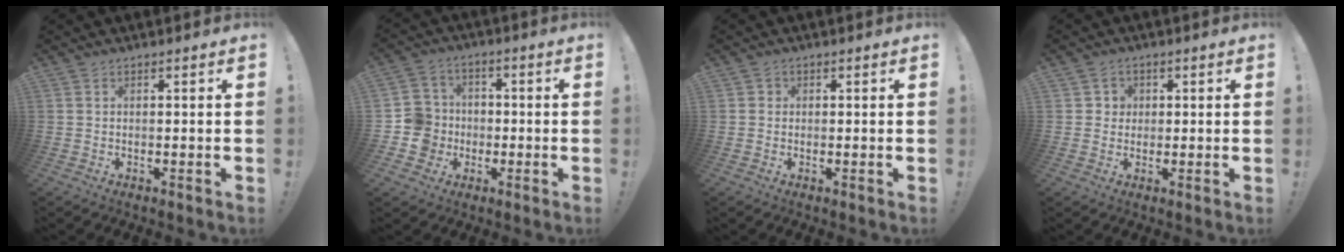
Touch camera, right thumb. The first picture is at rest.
{"total": 10.1, "force": [-2.4, 9.6, 2.3], "torque": [-0.040, 0.029, -0.036]}
{"total": 1.5, "force": [0.1, 1.5, 0.4], "torque": [-0.006, 0.005, 0.001]}
{"total": 3.0, "force": [0.3, 3.0, 0.7], "torque": [-0.007, 0.001, 0.004]}